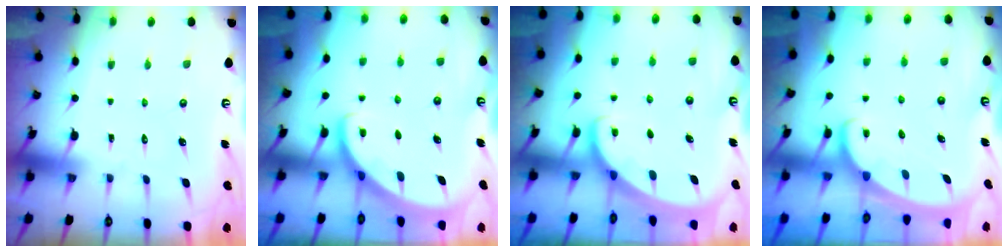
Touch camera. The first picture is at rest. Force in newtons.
{"total": 2.7, "press": 2.7, "slide": 0.2}
{"total": 1.8, "press": 1.8, "slide": 0.2}
{"total": 2.3, "press": 2.3, "slide": 0.3}